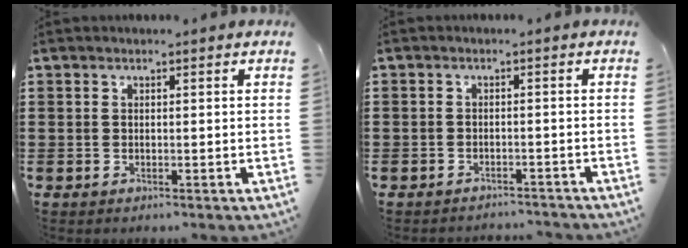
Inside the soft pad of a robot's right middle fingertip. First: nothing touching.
{"total": 2.1, "force": [-2.0, 0.4, -0.3], "torque": [0.000, 0.002, -0.048]}